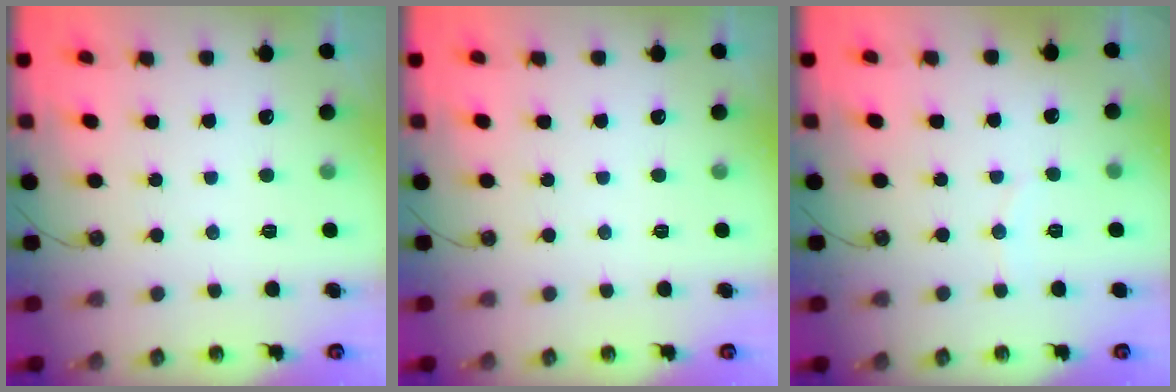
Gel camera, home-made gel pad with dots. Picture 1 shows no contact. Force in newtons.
{"total": 0.0}
{"total": 2.6, "press": 2.6, "slide": 0.2}